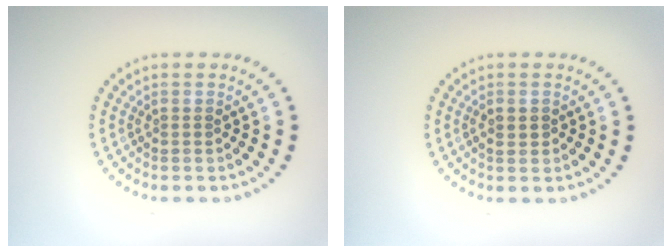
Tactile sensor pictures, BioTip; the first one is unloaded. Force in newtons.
{"total": 0.9, "press": 0.9, "slide": 0.1}